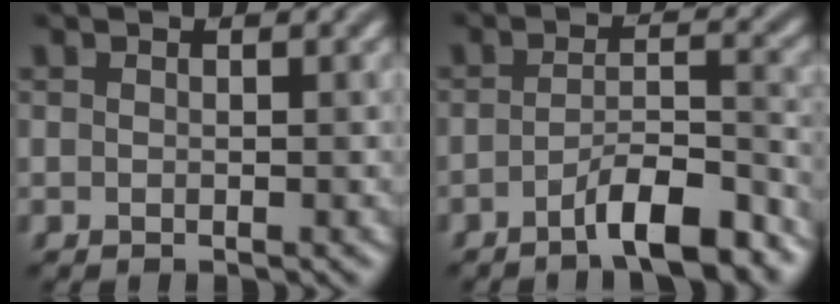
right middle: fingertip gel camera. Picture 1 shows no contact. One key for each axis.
{"total": 5.9, "fx": -3.9, "fy": 1.3, "fz": 4.2, "tx": -0.063, "ty": 0.007, "tz": -0.063}